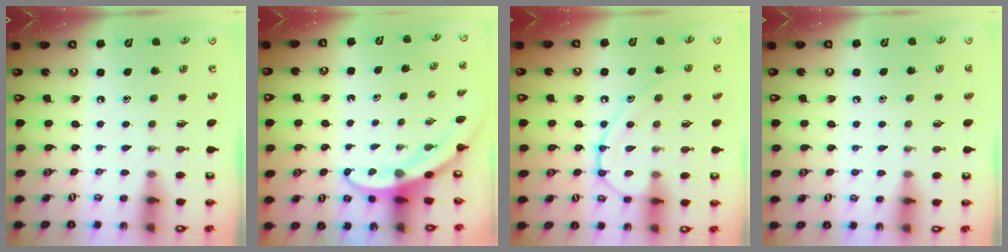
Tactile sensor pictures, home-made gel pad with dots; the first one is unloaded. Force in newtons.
{"total": 3.6, "press": 3.5, "slide": 0.4}
{"total": 11.1, "press": 11.1, "slide": 1.1}
{"total": 2.9, "press": 2.9, "slide": 0.4}